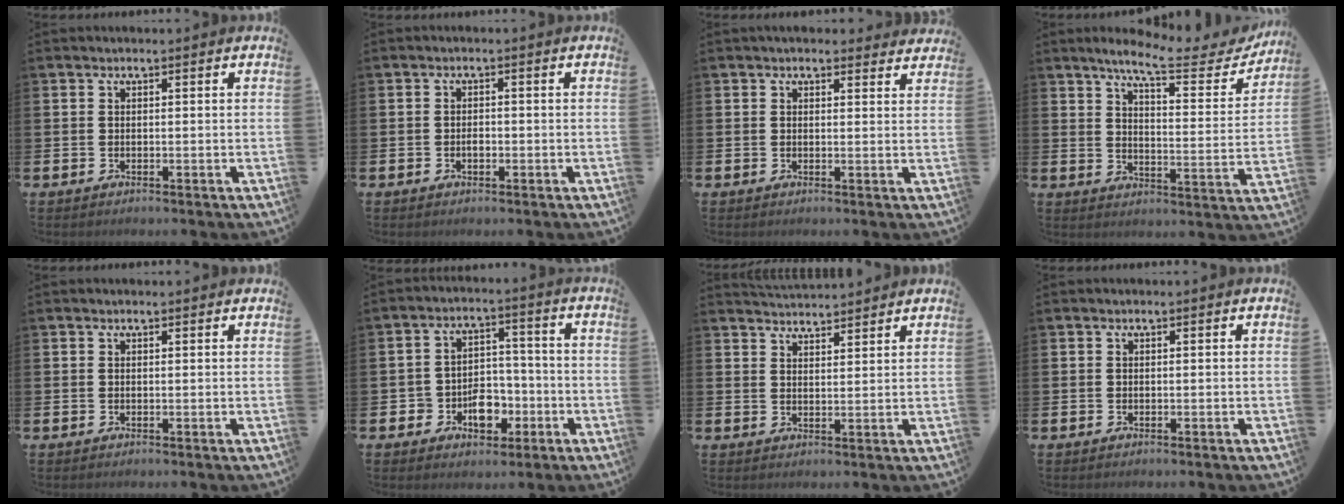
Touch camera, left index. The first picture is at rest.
{"total": 1.2, "force": [-0.4, 0.8, 0.9], "torque": [-0.009, -0.002, -0.010]}
{"total": 2.0, "force": [2.0, 0.6, 0.2], "torque": [0.003, -0.007, 0.034]}
{"total": 8.4, "force": [7.4, 1.2, 3.7], "torque": [-0.081, -0.048, 0.122]}
{"total": 0.0}
{"total": 6.0, "force": [-2.6, 4.5, 3.1], "torque": [-0.047, 0.014, -0.049]}
{"total": 3.8, "force": [3.8, 0.4, 0.0], "torque": [-0.008, -0.020, 0.070]}
{"total": 0.0}